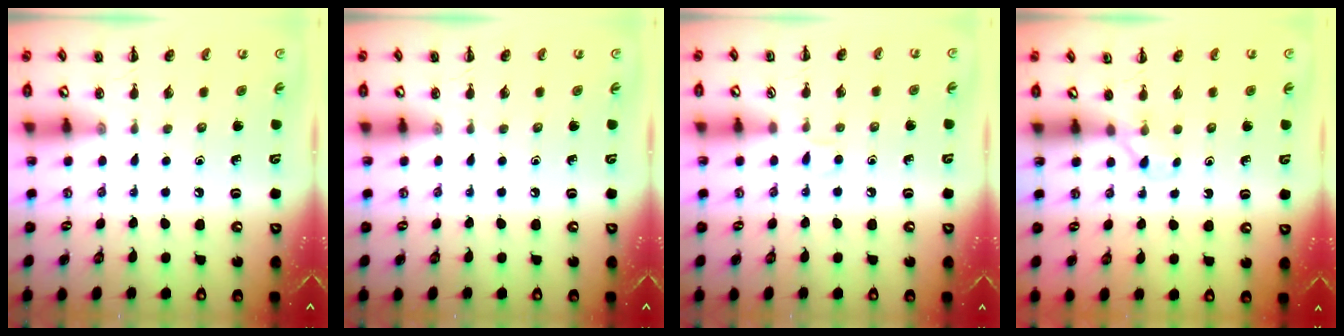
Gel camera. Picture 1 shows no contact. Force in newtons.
{"total": 0.0}
{"total": 2.8, "press": 2.7, "slide": 1.0}
{"total": 2.4, "press": 2.3, "slide": 0.7}